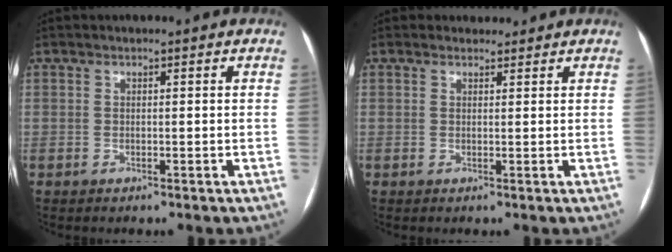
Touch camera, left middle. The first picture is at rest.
{"total": 1.4, "force": [1.3, 0.7, -0.2], "torque": [0.002, 0.006, 0.017]}